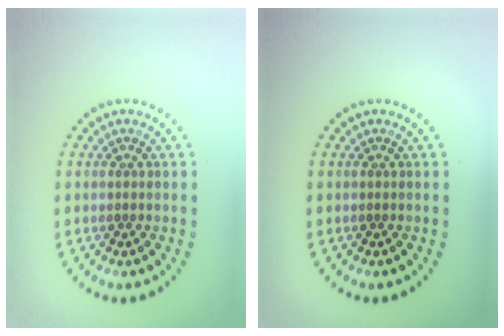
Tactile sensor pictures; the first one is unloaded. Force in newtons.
{"total": 0.0}